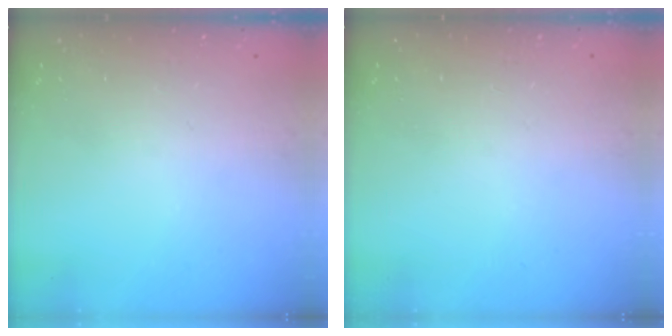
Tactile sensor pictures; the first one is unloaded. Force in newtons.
{"total": 0.0}